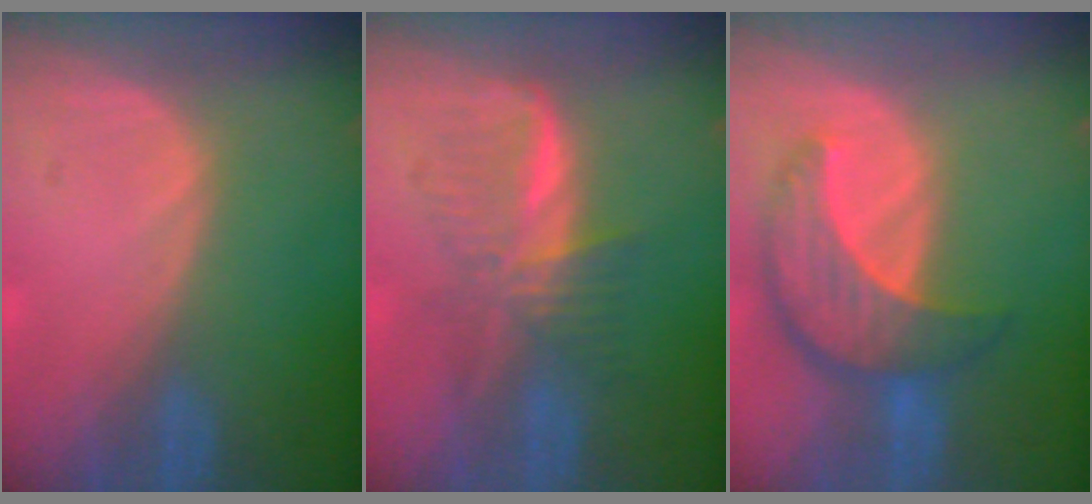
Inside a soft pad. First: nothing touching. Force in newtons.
{"total": 5.9, "press": 5.9, "slide": 0.8}
{"total": 8.4, "press": 7.6, "slide": 3.6}